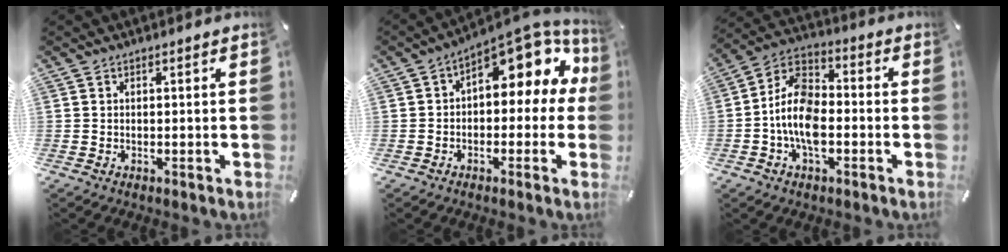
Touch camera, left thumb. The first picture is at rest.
{"total": 11.1, "force": [5.7, 5.9, 7.5], "torque": [-0.093, -0.057, 0.098]}
{"total": 12.0, "force": [-3.7, 7.2, 8.9], "torque": [-0.197, 0.014, -0.070]}